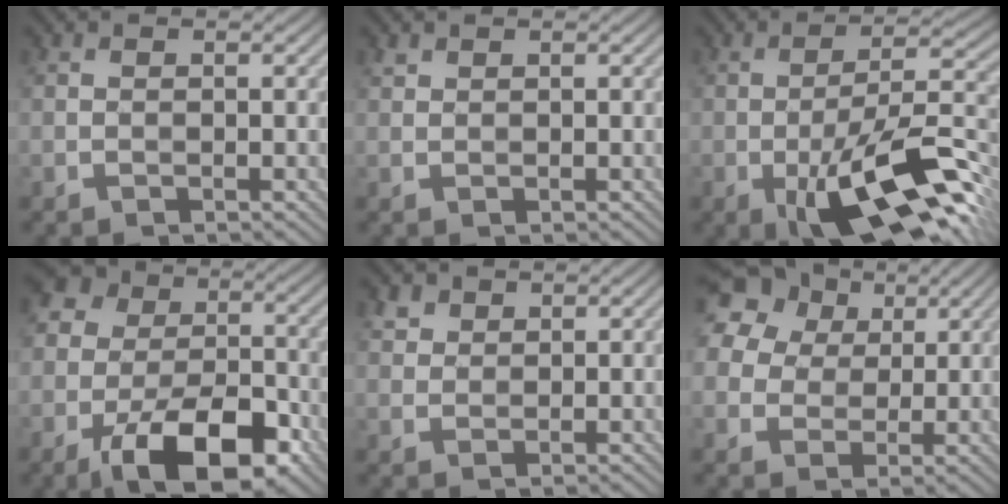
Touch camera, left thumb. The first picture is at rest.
{"total": 0.7, "force": [0.6, 0.3, 0.2], "torque": [-0.007, 0.000, 0.014]}
{"total": 15.1, "force": [-6.4, 4.7, 12.8], "torque": [-0.211, 0.001, -0.108]}
{"total": 15.2, "force": [-6.9, 9.1, 10.1], "torque": [-0.167, -0.016, -0.123]}
{"total": 2.1, "force": [1.4, 1.4, 0.6], "torque": [-0.016, 0.003, 0.030]}
{"total": 16.6, "force": [8.1, 12.4, 7.5], "torque": [-0.224, 0.049, 0.152]}